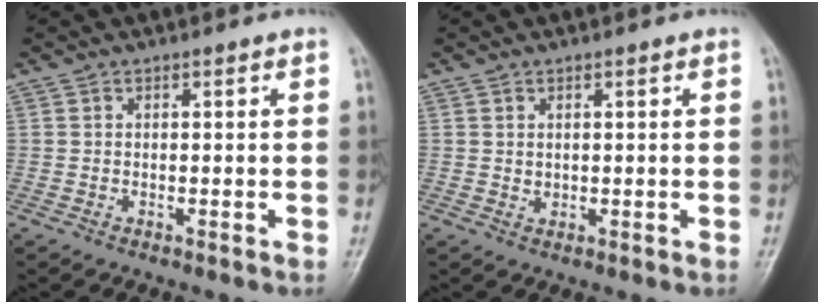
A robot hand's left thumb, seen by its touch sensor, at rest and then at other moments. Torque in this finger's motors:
{"motor_torque": [-0.15, -0.03, 0.08, -0.04, 0.00]}